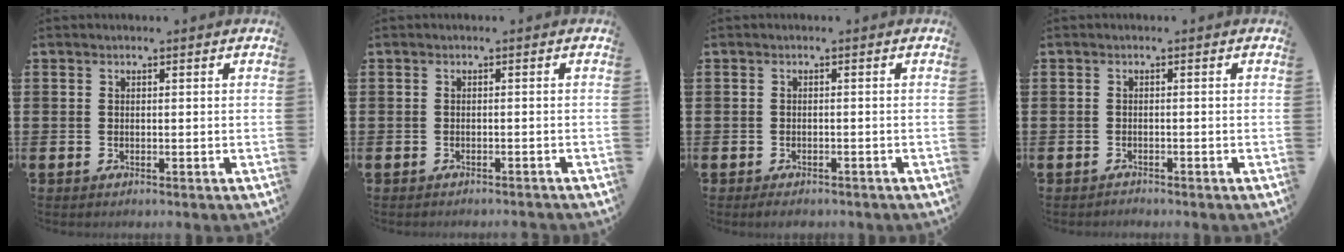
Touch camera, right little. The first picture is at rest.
{"total": 0.6, "force": [-0.6, -0.1, 0.1], "torque": [-0.002, -0.002, -0.013]}
{"total": 0.9, "force": [-0.8, 0.3, 0.4], "torque": [-0.009, -0.001, -0.016]}
{"total": 0.6, "force": [-0.6, 0.1, 0.0], "torque": [-0.001, -0.001, -0.014]}